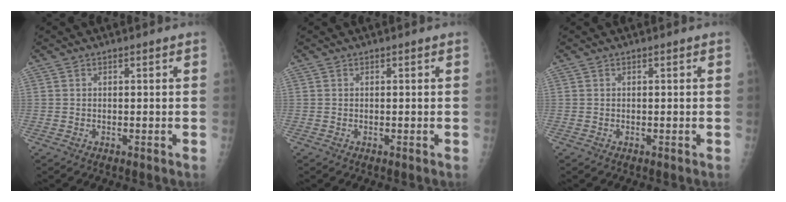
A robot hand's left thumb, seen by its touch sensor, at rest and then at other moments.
{"total": 0.0}
{"total": 0.0}